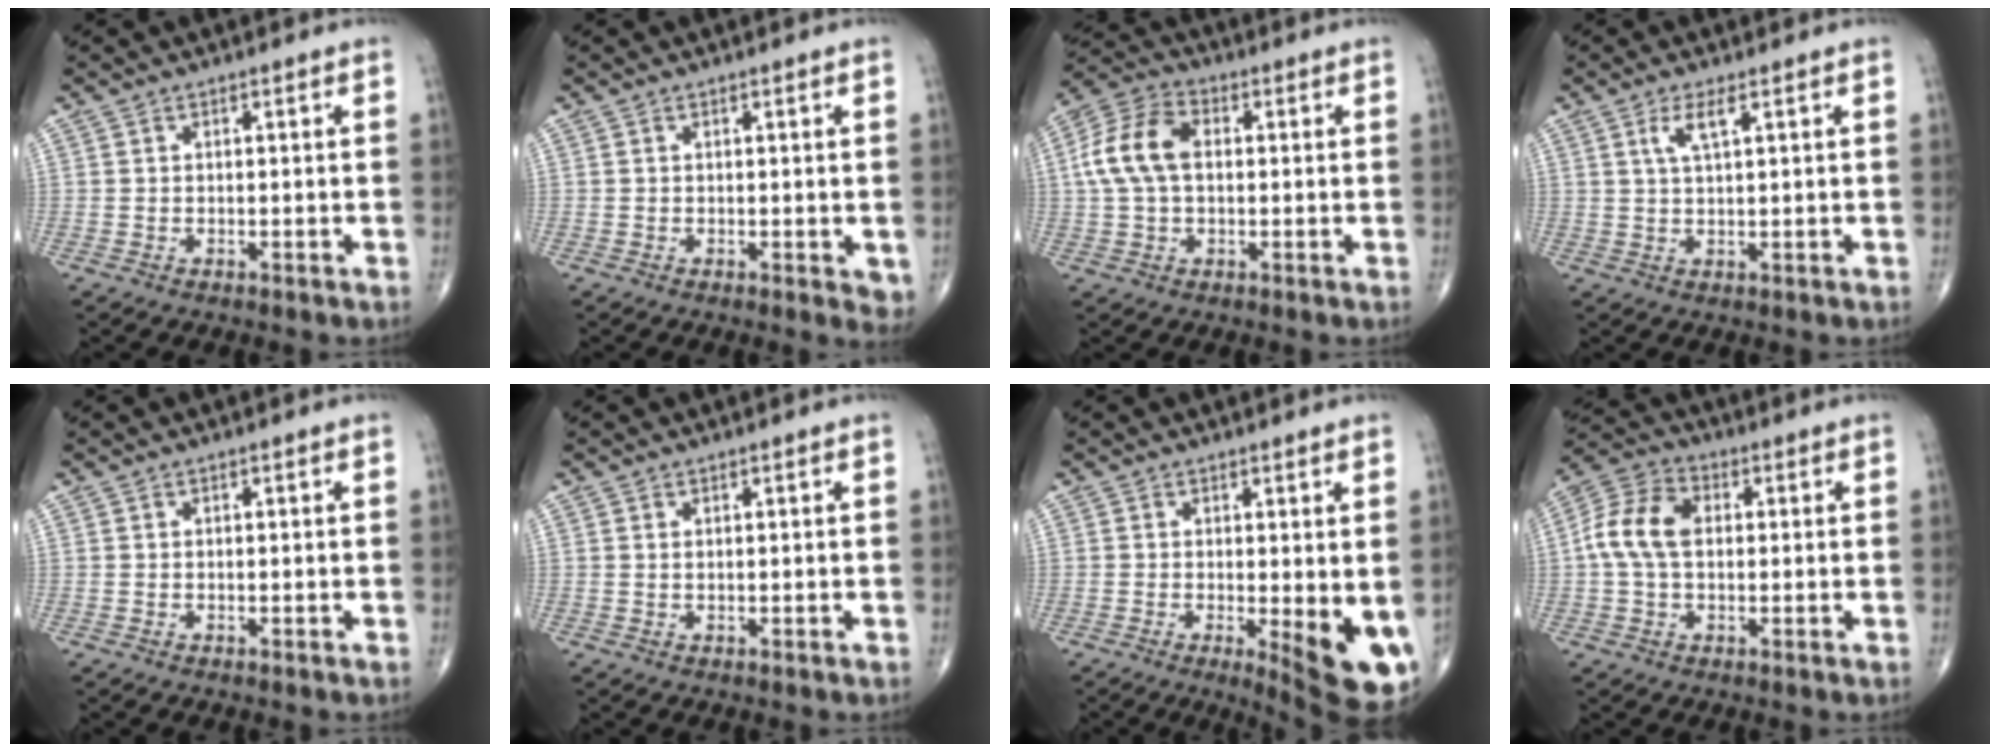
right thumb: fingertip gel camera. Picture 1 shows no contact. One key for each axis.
{"total": 2.8, "fx": -0.4, "fy": 1.2, "fz": 2.5, "tx": -0.019, "ty": -0.007, "tz": -0.007}
{"total": 10.9, "fx": 1.1, "fy": 6.9, "fz": 8.4, "tx": -0.174, "ty": 0.029, "tz": 0.015}
{"total": 3.7, "fx": 1.6, "fy": 0.8, "fz": 3.2, "tx": -0.071, "ty": -0.002, "tz": 0.034}
{"total": 0.0}
{"total": 0.6, "fx": 0.3, "fy": 0.3, "fz": 0.4, "tx": -0.008, "ty": 0.000, "tz": 0.006}
{"total": 9.7, "fx": -1.5, "fy": 2.7, "fz": 9.2, "tx": -0.117, "ty": -0.022, "tz": -0.014}
{"total": 9.7, "fx": 0.7, "fy": 6.5, "fz": 7.2, "tx": -0.145, "ty": 0.027, "tz": 0.005}